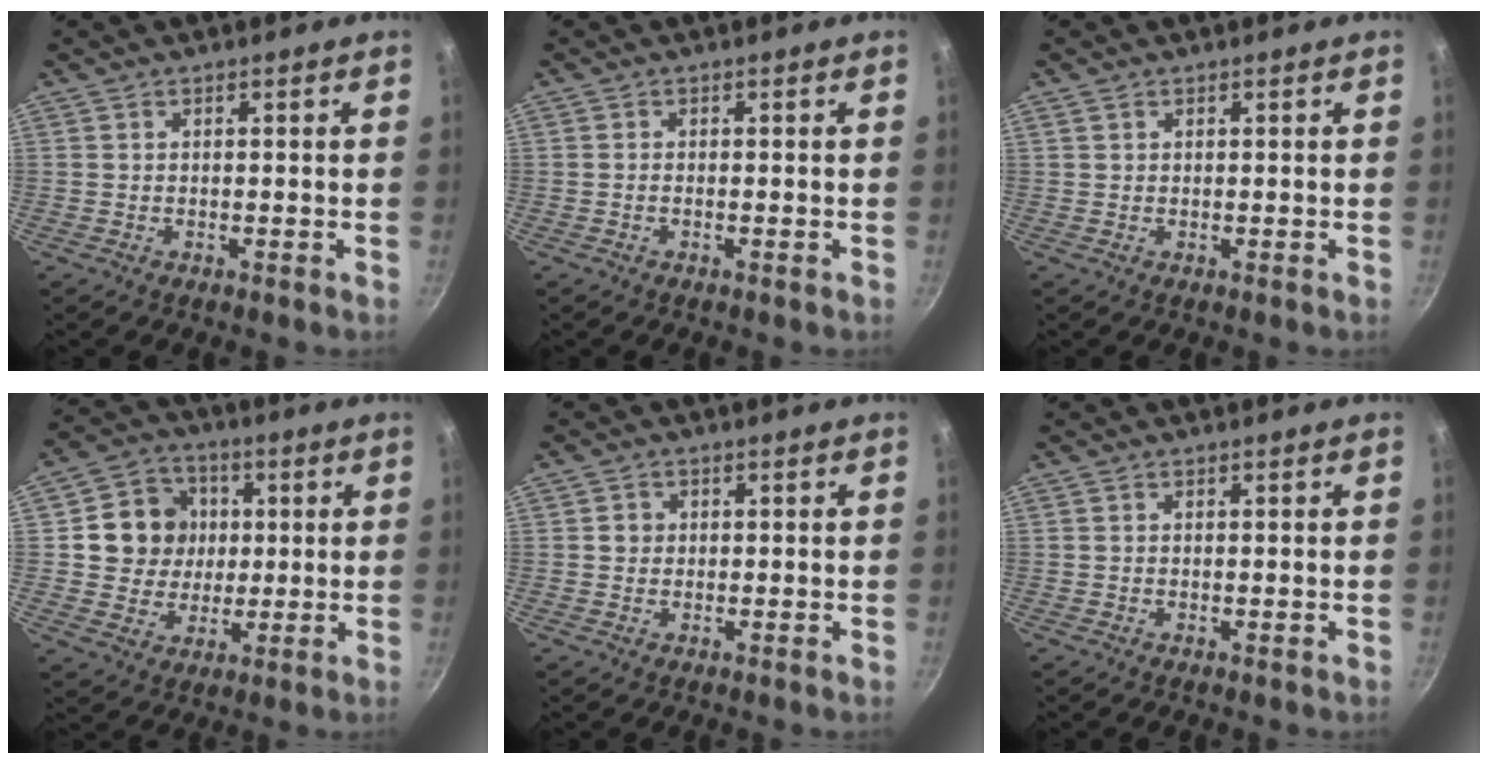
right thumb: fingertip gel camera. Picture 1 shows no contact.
{"total": 0.5, "force": [-0.3, 0.1, 0.4], "torque": [-0.012, 0.003, -0.009]}
{"total": 0.9, "force": [0.5, 0.7, 0.3], "torque": [-0.005, 0.001, 0.008]}
{"total": 11.5, "force": [2.0, 10.5, 4.2], "torque": [-0.036, 0.008, 0.030]}
{"total": 1.9, "force": [0.2, 1.8, 0.5], "torque": [0.000, 0.005, 0.000]}
{"total": 0.0}